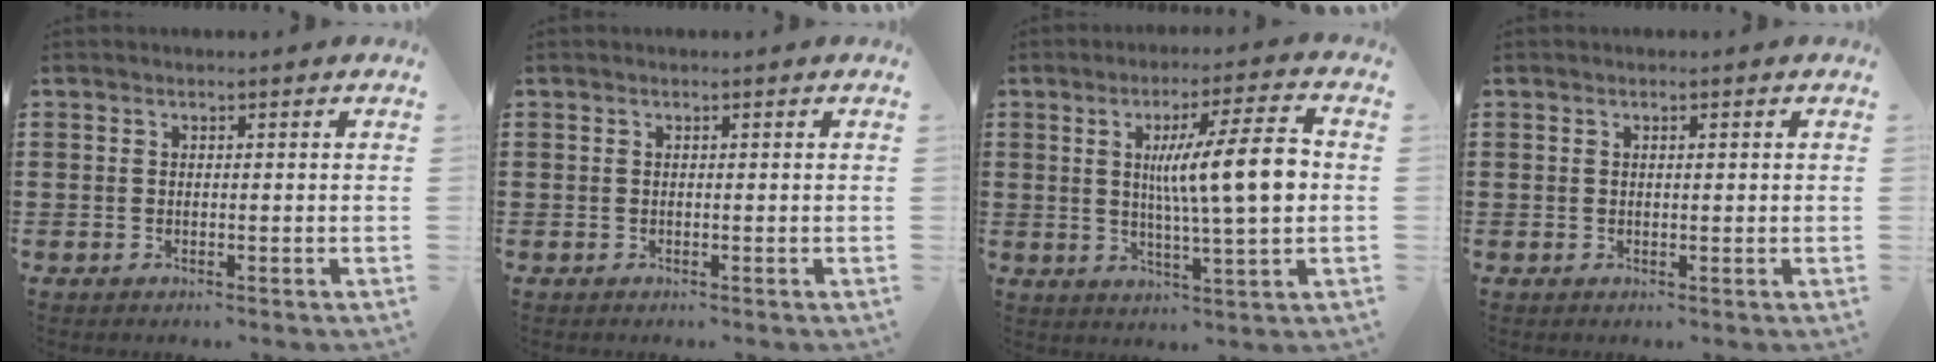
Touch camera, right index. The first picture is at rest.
{"total": 0.0}
{"total": 11.7, "force": [1.2, 1.4, 11.6], "torque": [-0.191, 0.000, 0.013]}
{"total": 0.7, "force": [0.2, 0.2, 0.6], "torque": [-0.012, 0.002, 0.003]}